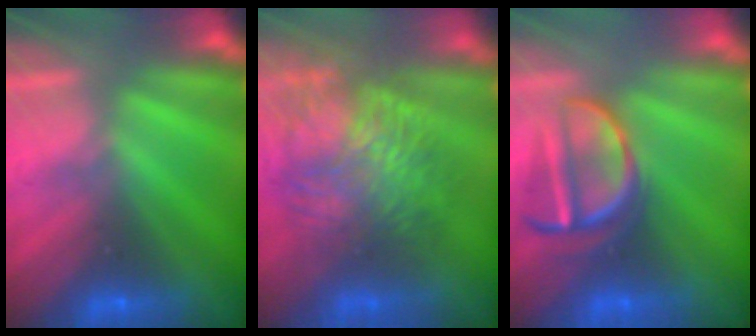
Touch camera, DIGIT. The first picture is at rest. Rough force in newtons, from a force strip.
{"total": 9.7}
{"total": 3.5}